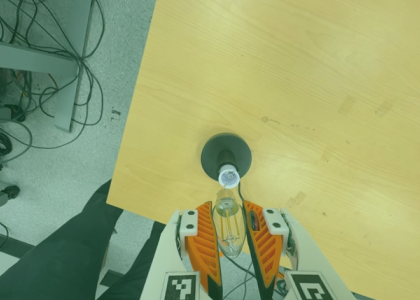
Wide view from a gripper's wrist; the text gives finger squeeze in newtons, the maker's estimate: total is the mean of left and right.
{"total": 15.6, "left": 15.9, "right": 15.3}